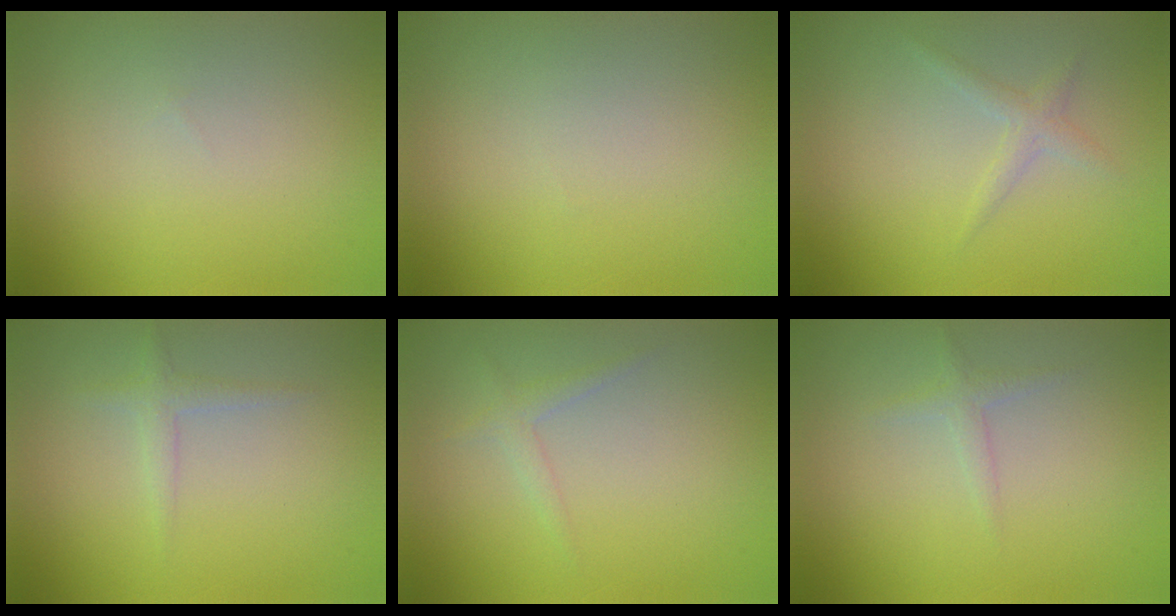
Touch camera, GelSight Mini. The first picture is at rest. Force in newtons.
{"total": 0.0}
{"total": 1.2, "press": 1.2, "slide": 0.1}
{"total": 1.3, "press": 1.3, "slide": 0.0}
{"total": 1.2, "press": 1.1, "slide": 0.1}
{"total": 1.1, "press": 1.1, "slide": 0.1}